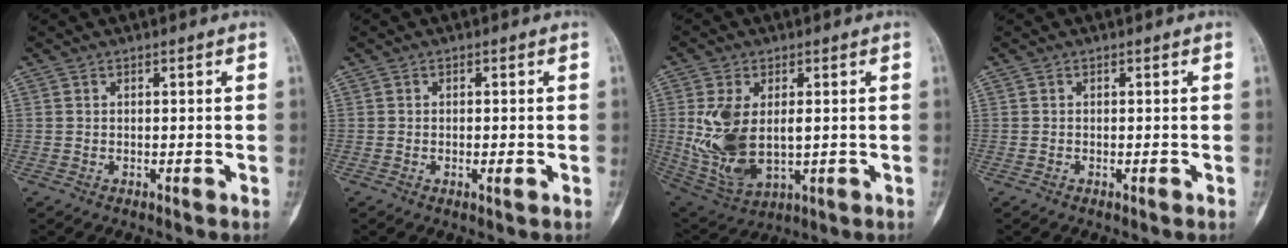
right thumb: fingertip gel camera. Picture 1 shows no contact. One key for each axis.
{"total": 1.5, "fx": -0.4, "fy": 0.5, "fz": 1.4, "tx": -0.024, "ty": 0.000, "tz": -0.005}
{"total": 13.6, "fx": 0.5, "fy": 8.0, "fz": 11.0, "tx": -0.221, "ty": -0.011, "tz": 0.032}
{"total": 0.0}